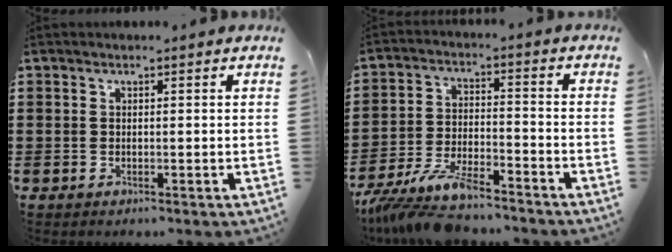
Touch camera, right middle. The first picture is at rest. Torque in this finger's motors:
{"motor_torque": [1.30, -0.05, 0.20, 0.21]}